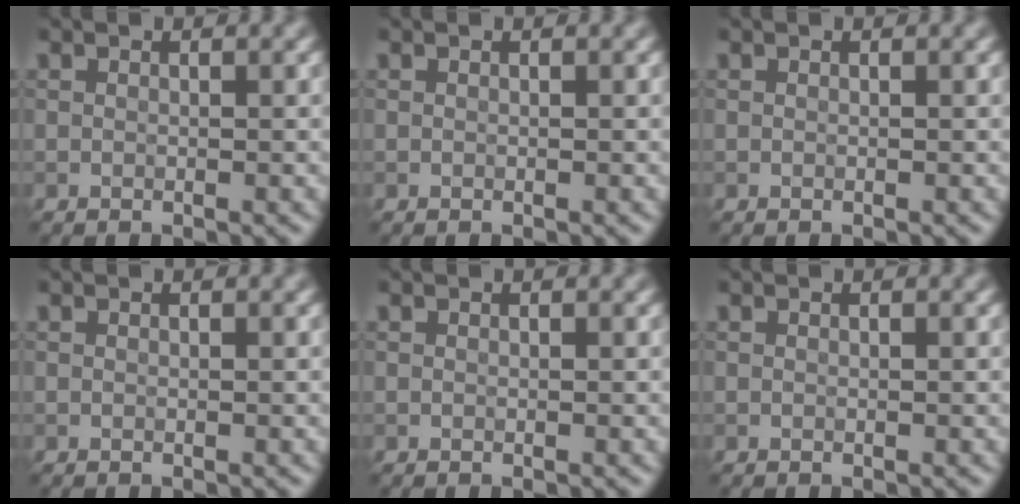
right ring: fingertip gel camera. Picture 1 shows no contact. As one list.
[{"total": 0.0}, {"total": 0.0}, {"total": 0.0}, {"total": 0.0}, {"total": 0.0}]